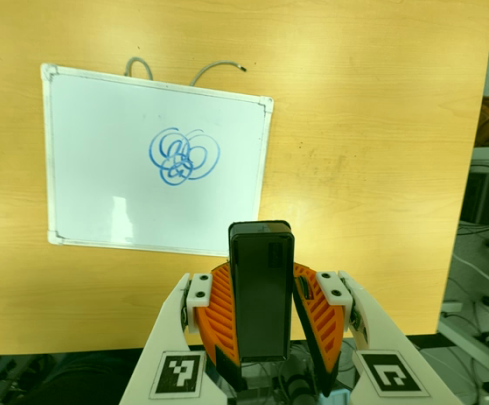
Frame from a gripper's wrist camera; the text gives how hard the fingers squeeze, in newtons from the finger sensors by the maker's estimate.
{"total": 4.9, "left": 4.9, "right": 4.8}